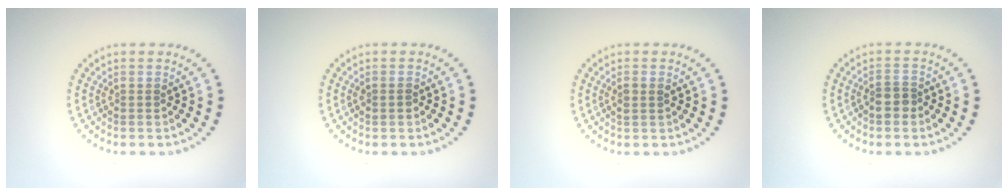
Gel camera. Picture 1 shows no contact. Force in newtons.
{"total": 0.8, "press": 0.8, "slide": 0.0}
{"total": 1.1, "press": 1.1, "slide": 0.2}
{"total": 2.0, "press": 1.7, "slide": 1.0}